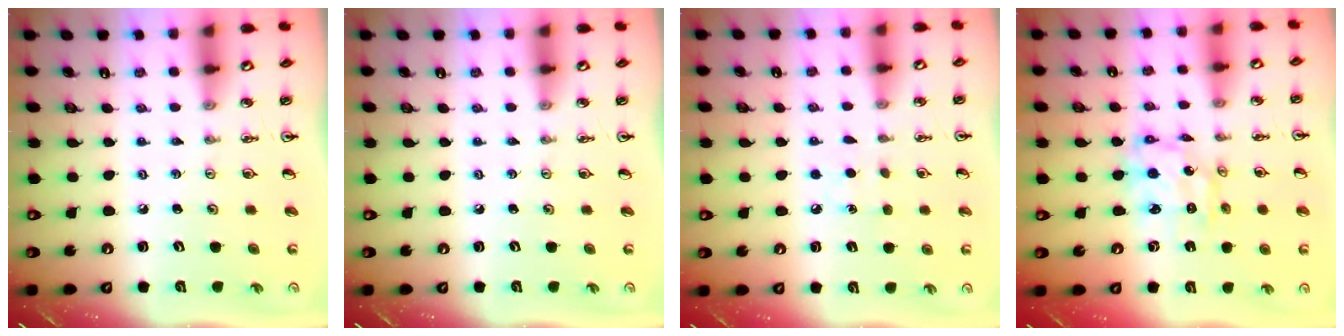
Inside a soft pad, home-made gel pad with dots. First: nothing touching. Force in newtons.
{"total": 0.0}
{"total": 5.1, "press": 5.1, "slide": 0.5}
{"total": 8.1, "press": 8.1, "slide": 0.8}